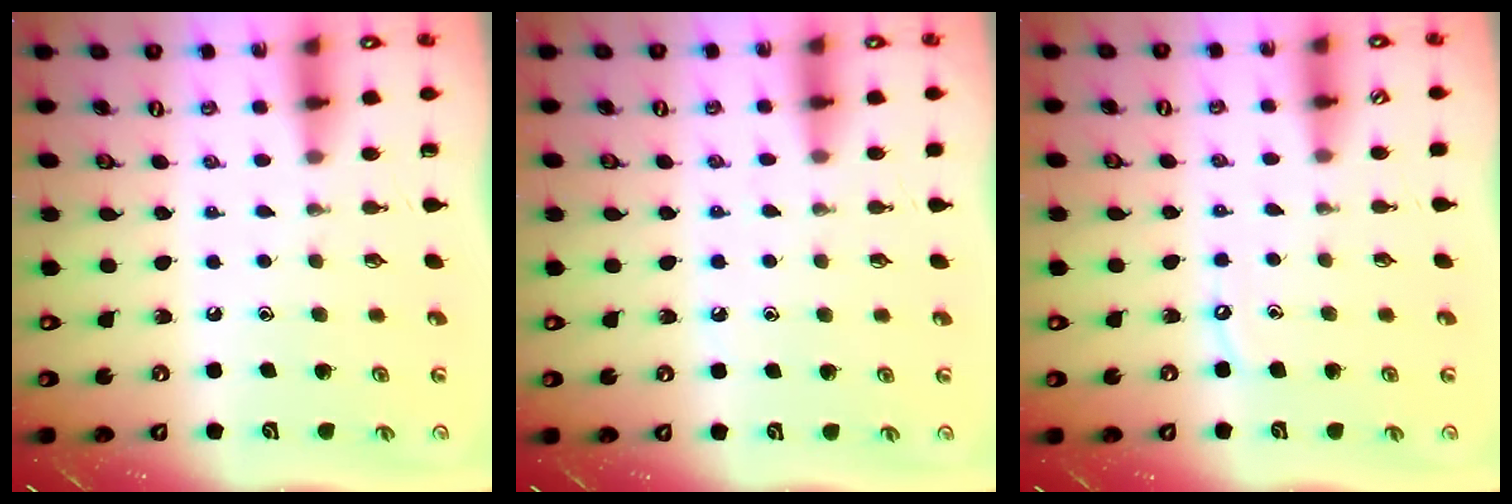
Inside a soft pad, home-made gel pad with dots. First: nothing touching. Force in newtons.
{"total": 4.4, "press": 4.3, "slide": 0.6}
{"total": 3.6, "press": 3.6, "slide": 0.3}